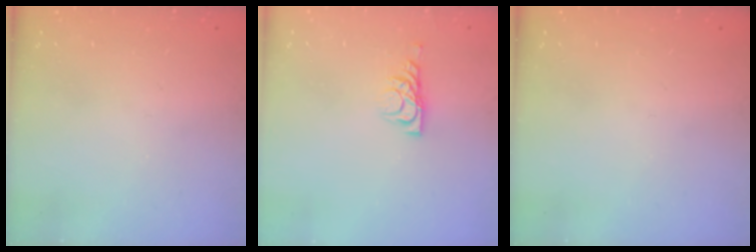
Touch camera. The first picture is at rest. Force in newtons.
{"total": 6.2, "press": 6.2, "slide": 0.7}
{"total": 0.0}